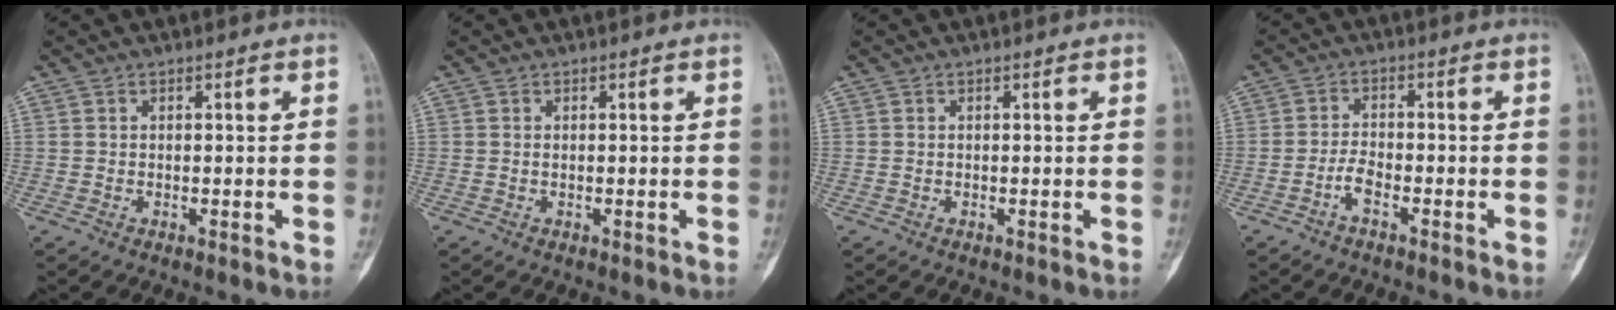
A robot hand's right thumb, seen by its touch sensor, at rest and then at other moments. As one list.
[{"total": 0.0}, {"total": 0.0}, {"total": 3.1, "force": [-1.9, 1.1, 2.2], "torque": [-0.042, 0.015, -0.040]}]